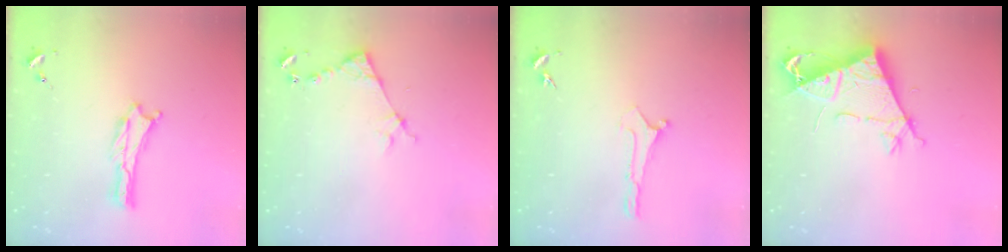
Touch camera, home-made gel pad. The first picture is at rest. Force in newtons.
{"total": 3.8, "press": 3.8, "slide": 0.4}
{"total": 0.0}
{"total": 8.2, "press": 8.1, "slide": 1.2}